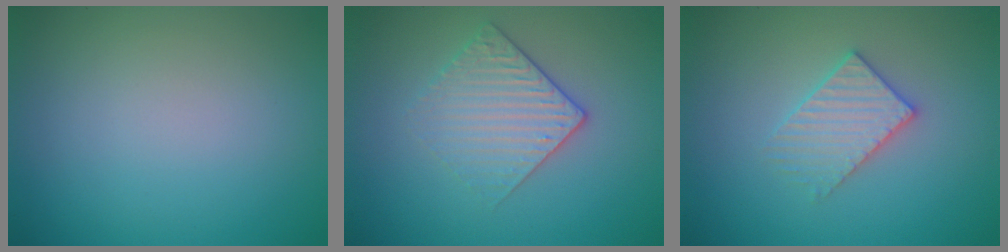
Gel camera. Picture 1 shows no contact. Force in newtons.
{"total": 3.0, "press": 2.7, "slide": 1.3}
{"total": 3.0, "press": 3.0, "slide": 0.5}